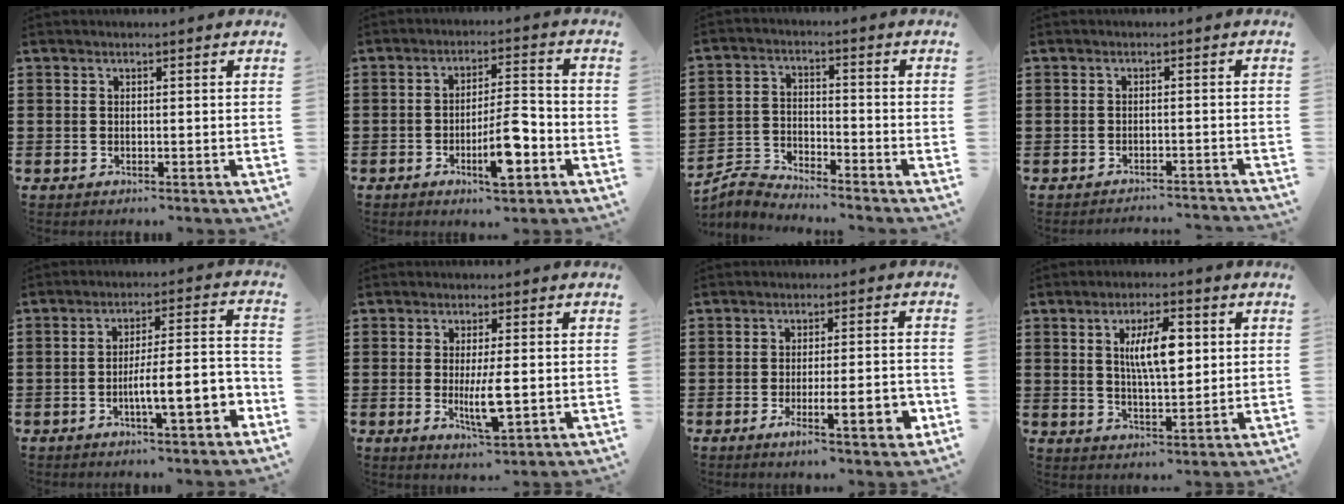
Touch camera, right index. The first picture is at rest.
{"total": 8.9, "force": [-3.3, 2.4, 7.9], "torque": [-0.144, -0.002, -0.059]}
{"total": 4.0, "force": [-4.0, 0.2, 0.1], "torque": [-0.023, -0.001, -0.089]}
{"total": 2.0, "force": [-2.0, 0.0, -0.1], "torque": [-0.003, 0.002, -0.043]}
{"total": 9.1, "force": [-3.7, 1.6, 8.2], "torque": [-0.120, -0.004, -0.065]}
{"total": 5.9, "force": [-0.9, 1.2, 5.7], "torque": [-0.118, -0.015, -0.018]}
{"total": 7.7, "force": [-2.7, 1.3, 7.1], "torque": [-0.103, -0.007, -0.043]}
{"total": 8.0, "force": [1.9, 2.7, 7.3], "torque": [-0.138, 0.007, 0.028]}